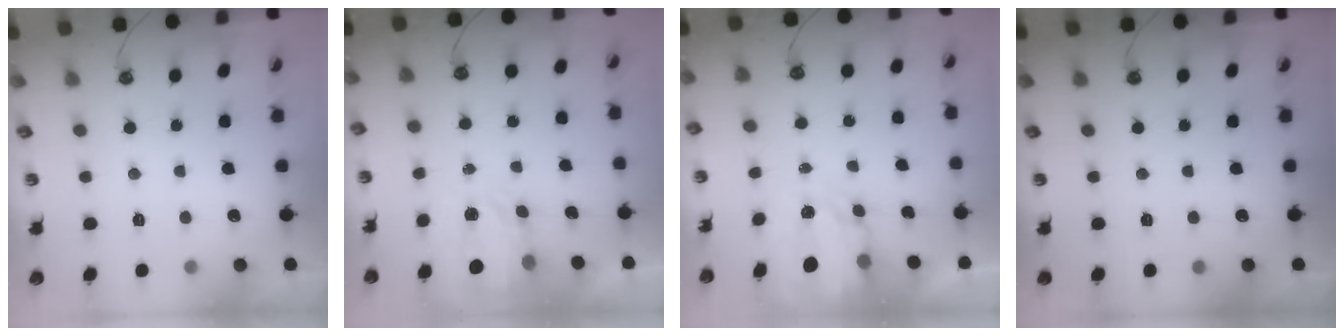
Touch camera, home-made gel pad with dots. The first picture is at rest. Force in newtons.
{"total": 3.9, "press": 3.8, "slide": 0.6}
{"total": 4.0, "press": 4.0, "slide": 0.0}
{"total": 0.0}